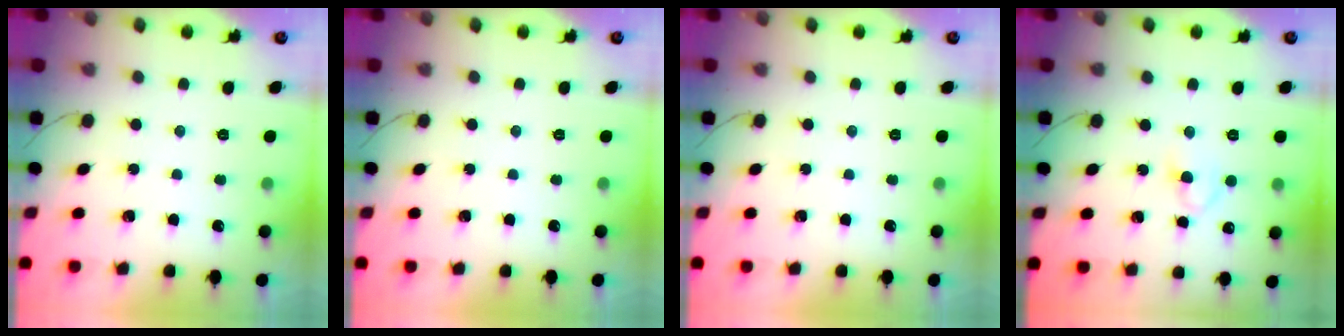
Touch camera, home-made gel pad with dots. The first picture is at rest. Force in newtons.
{"total": 0.0}
{"total": 0.0}
{"total": 2.9, "press": 2.6, "slide": 1.3}